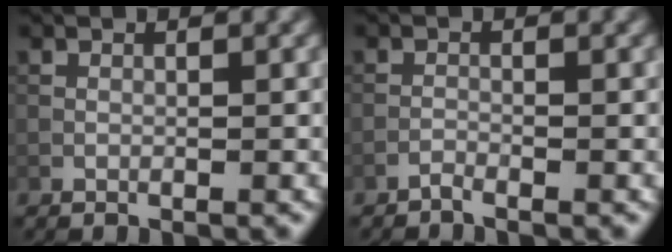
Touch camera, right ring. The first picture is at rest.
{"total": 0.6, "force": [-0.6, 0.0, 0.1], "torque": [-0.002, 0.001, -0.015]}